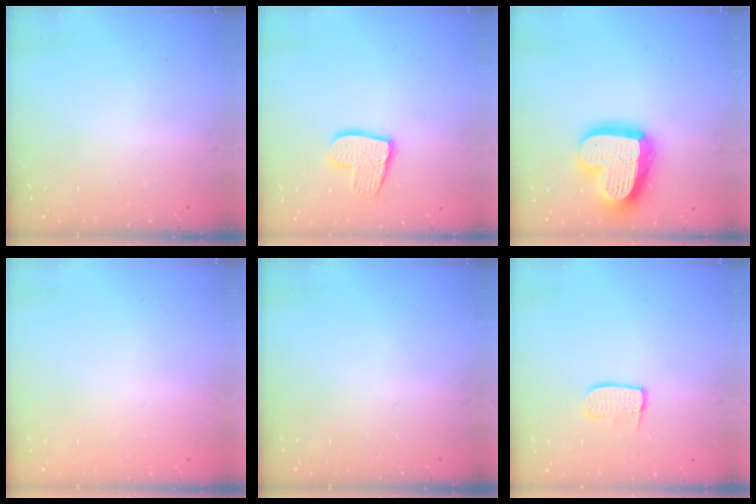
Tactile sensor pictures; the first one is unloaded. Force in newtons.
{"total": 10.9, "press": 10.9, "slide": 0.9}
{"total": 19.5, "press": 19.4, "slide": 1.7}
{"total": 0.0}
{"total": 0.0}
{"total": 7.0, "press": 7.0, "slide": 0.3}